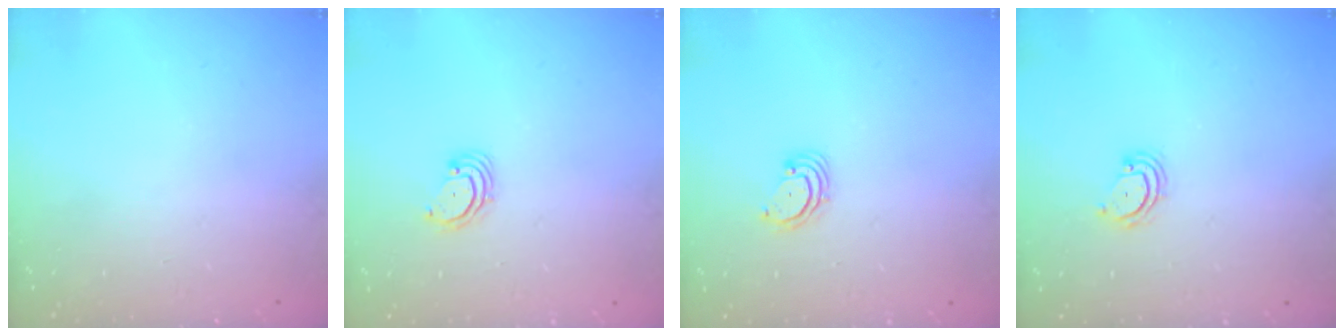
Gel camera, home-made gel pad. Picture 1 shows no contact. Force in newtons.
{"total": 2.6, "press": 2.6, "slide": 0.3}
{"total": 2.6, "press": 2.6, "slide": 0.3}
{"total": 4.5, "press": 4.5, "slide": 0.4}